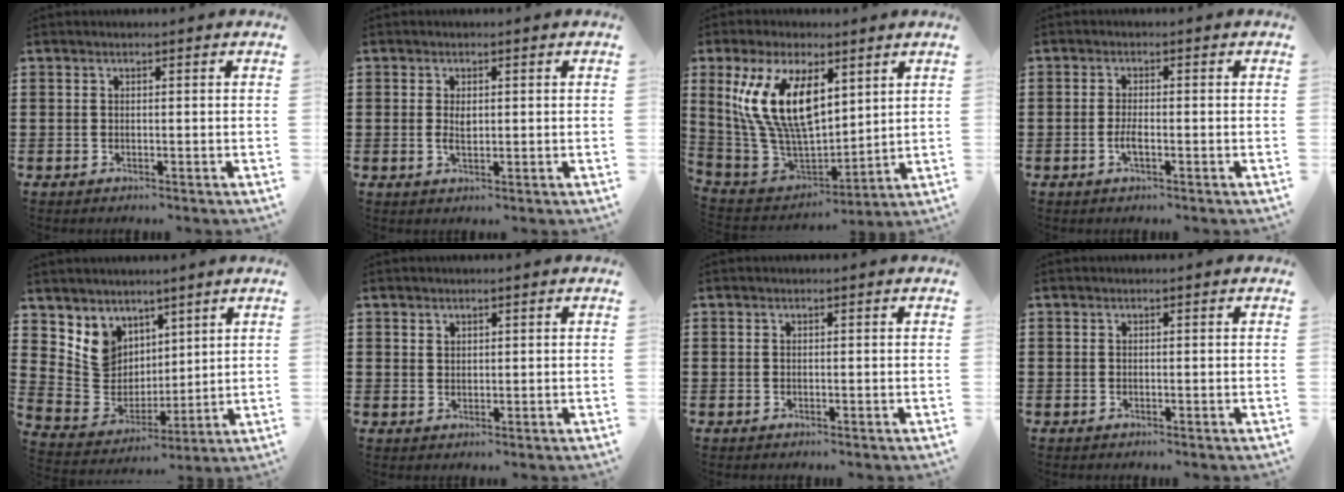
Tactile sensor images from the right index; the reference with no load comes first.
{"total": 2.1, "force": [0.2, 0.7, 1.9], "torque": [-0.040, -0.001, 0.005]}
{"total": 14.4, "force": [5.2, 6.9, 11.6], "torque": [-0.263, -0.006, 0.096]}
{"total": 2.2, "force": [-0.8, 0.6, 2.0], "torque": [-0.044, -0.001, -0.016]}
{"total": 7.2, "force": [4.1, 5.9, 0.4], "torque": [-0.054, -0.030, 0.083]}
{"total": 1.4, "force": [1.1, 0.7, 0.1], "torque": [-0.003, 0.001, 0.022]}
{"total": 0.0}
{"total": 0.0}